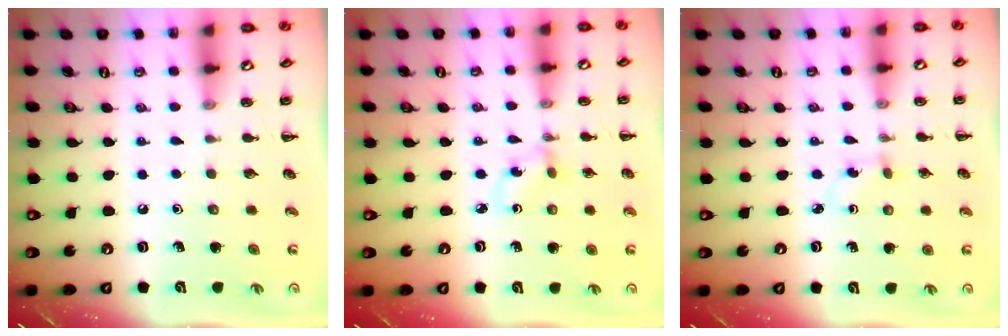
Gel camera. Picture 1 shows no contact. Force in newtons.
{"total": 1.5, "press": 1.3, "slide": 0.7}
{"total": 1.9, "press": 1.6, "slide": 0.9}